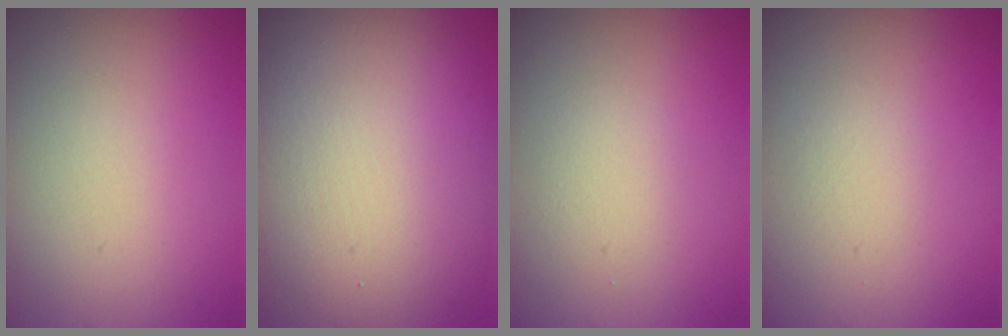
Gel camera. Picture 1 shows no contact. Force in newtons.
{"total": 15.0, "press": 15.0, "slide": 0.5}
{"total": 1.2, "press": 1.2, "slide": 0.0}
{"total": 0.9, "press": 0.9, "slide": 0.1}